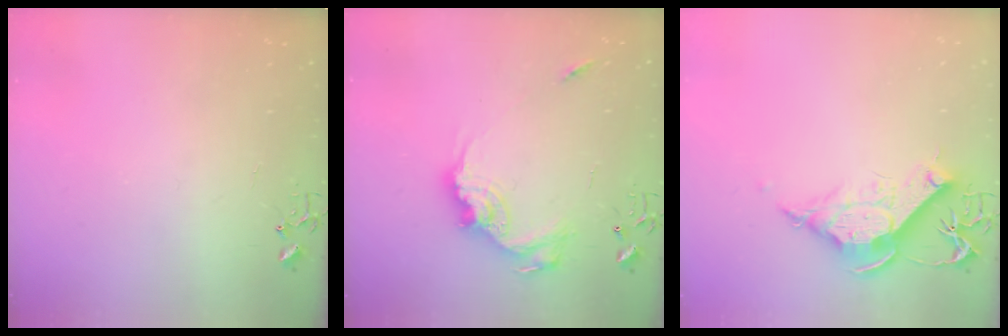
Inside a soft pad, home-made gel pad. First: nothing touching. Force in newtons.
{"total": 14.8, "press": 14.8, "slide": 0.8}
{"total": 12.5, "press": 12.4, "slide": 1.5}